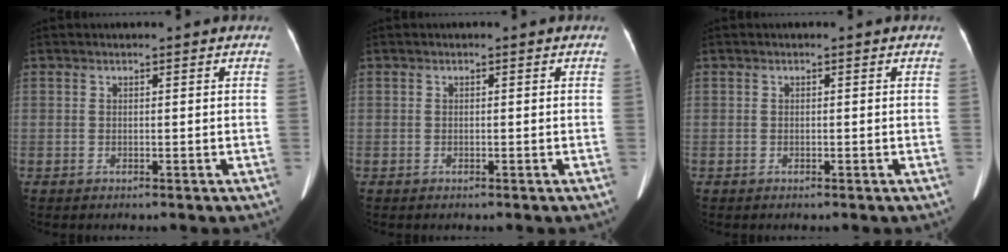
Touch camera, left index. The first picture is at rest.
{"total": 0.0}
{"total": 0.0}